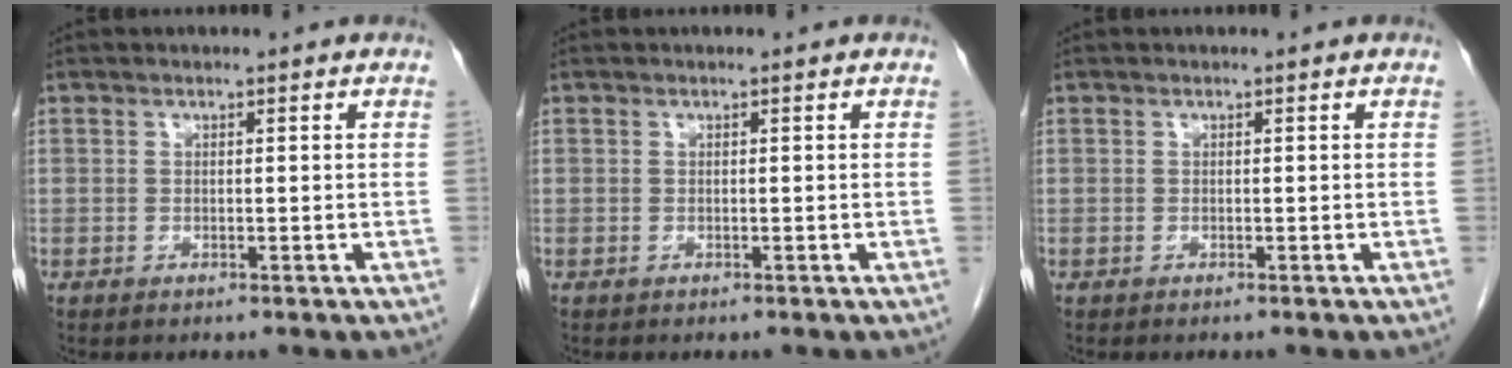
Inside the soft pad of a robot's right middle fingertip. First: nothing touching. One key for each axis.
{"total": 0.0}
{"total": 0.0}